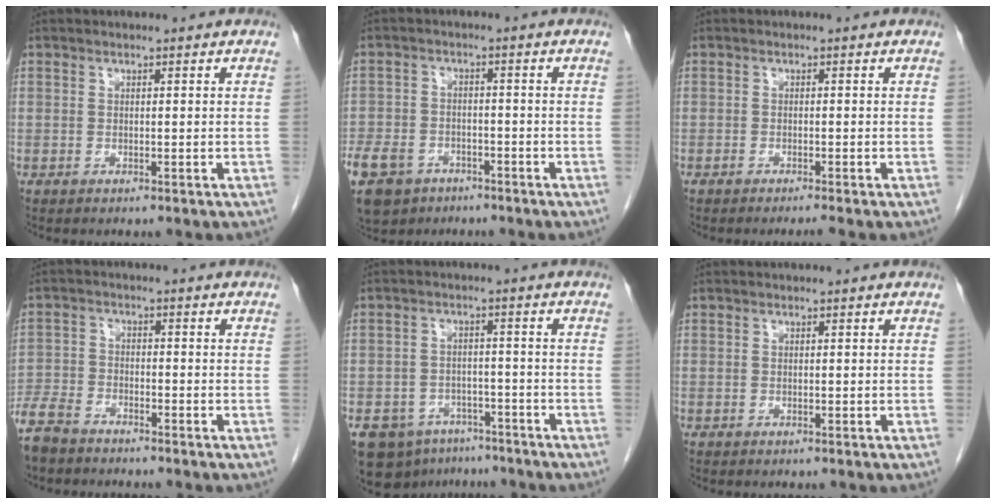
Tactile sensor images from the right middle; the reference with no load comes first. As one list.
[{"total": 13.2, "force": [-8.1, 8.9, 5.5], "torque": [-0.157, -0.006, -0.128]}, {"total": 1.5, "force": [-1.2, -0.4, 0.7], "torque": [-0.016, -0.001, -0.022]}, {"total": 6.2, "force": [-5.4, 2.2, 2.0], "torque": [-0.046, -0.011, -0.105]}, {"total": 10.9, "force": [-7.4, 7.1, 3.8], "torque": [-0.076, 0.005, -0.106]}, {"total": 0.0}]